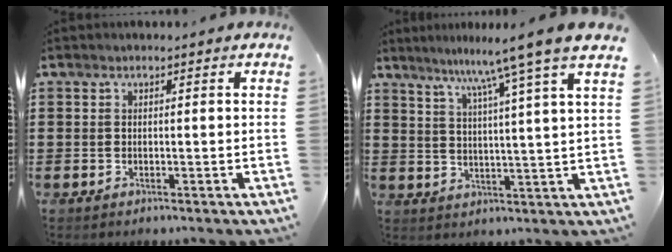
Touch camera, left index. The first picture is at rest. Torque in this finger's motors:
{"motor_torque": [0.99, -1.14, 0.49, 0.12]}